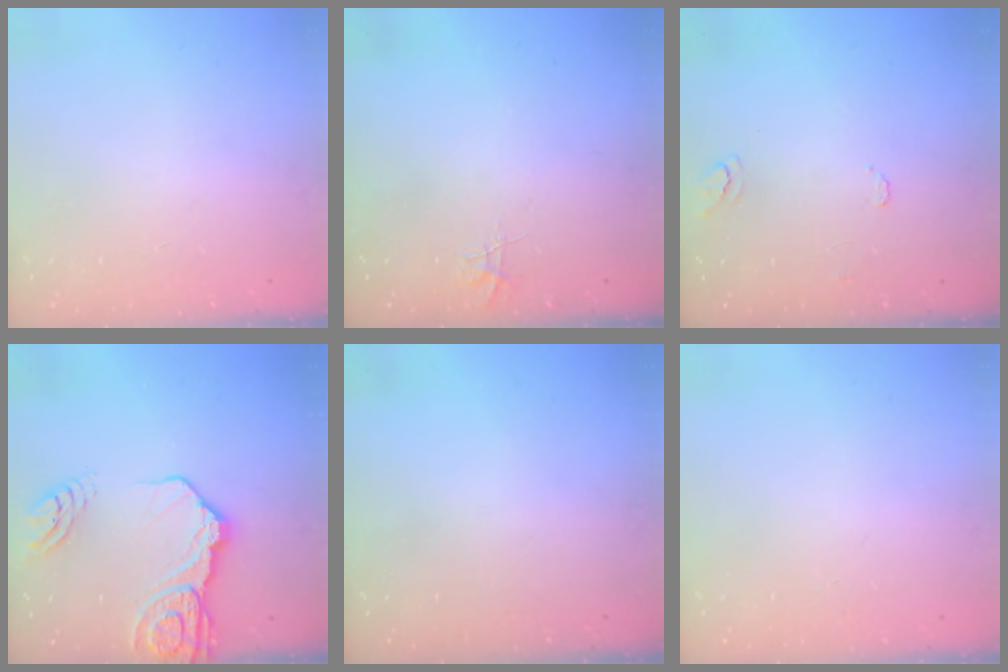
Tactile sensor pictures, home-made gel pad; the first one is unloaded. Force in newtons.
{"total": 3.3, "press": 3.3, "slide": 0.4}
{"total": 5.9, "press": 5.9, "slide": 0.6}
{"total": 14.8, "press": 14.7, "slide": 1.7}
{"total": 0.0}
{"total": 0.0}